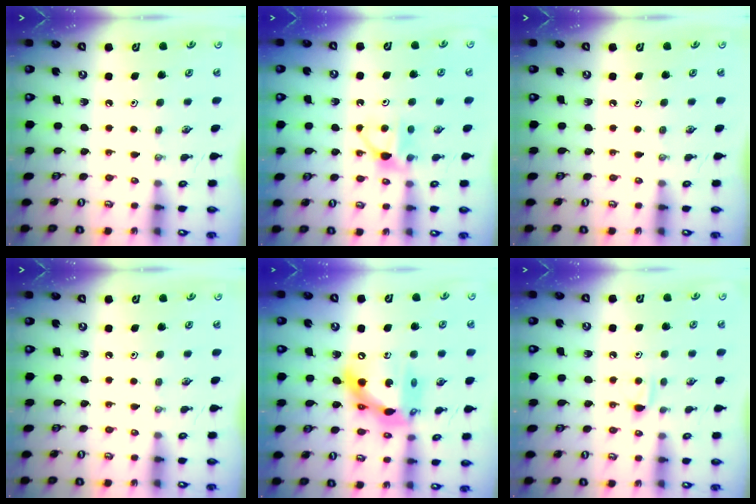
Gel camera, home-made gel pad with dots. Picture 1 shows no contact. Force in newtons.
{"total": 4.5, "press": 4.5, "slide": 0.6}
{"total": 0.0}
{"total": 0.0}
{"total": 14.9, "press": 14.8, "slide": 1.6}
{"total": 4.5, "press": 4.4, "slide": 0.6}